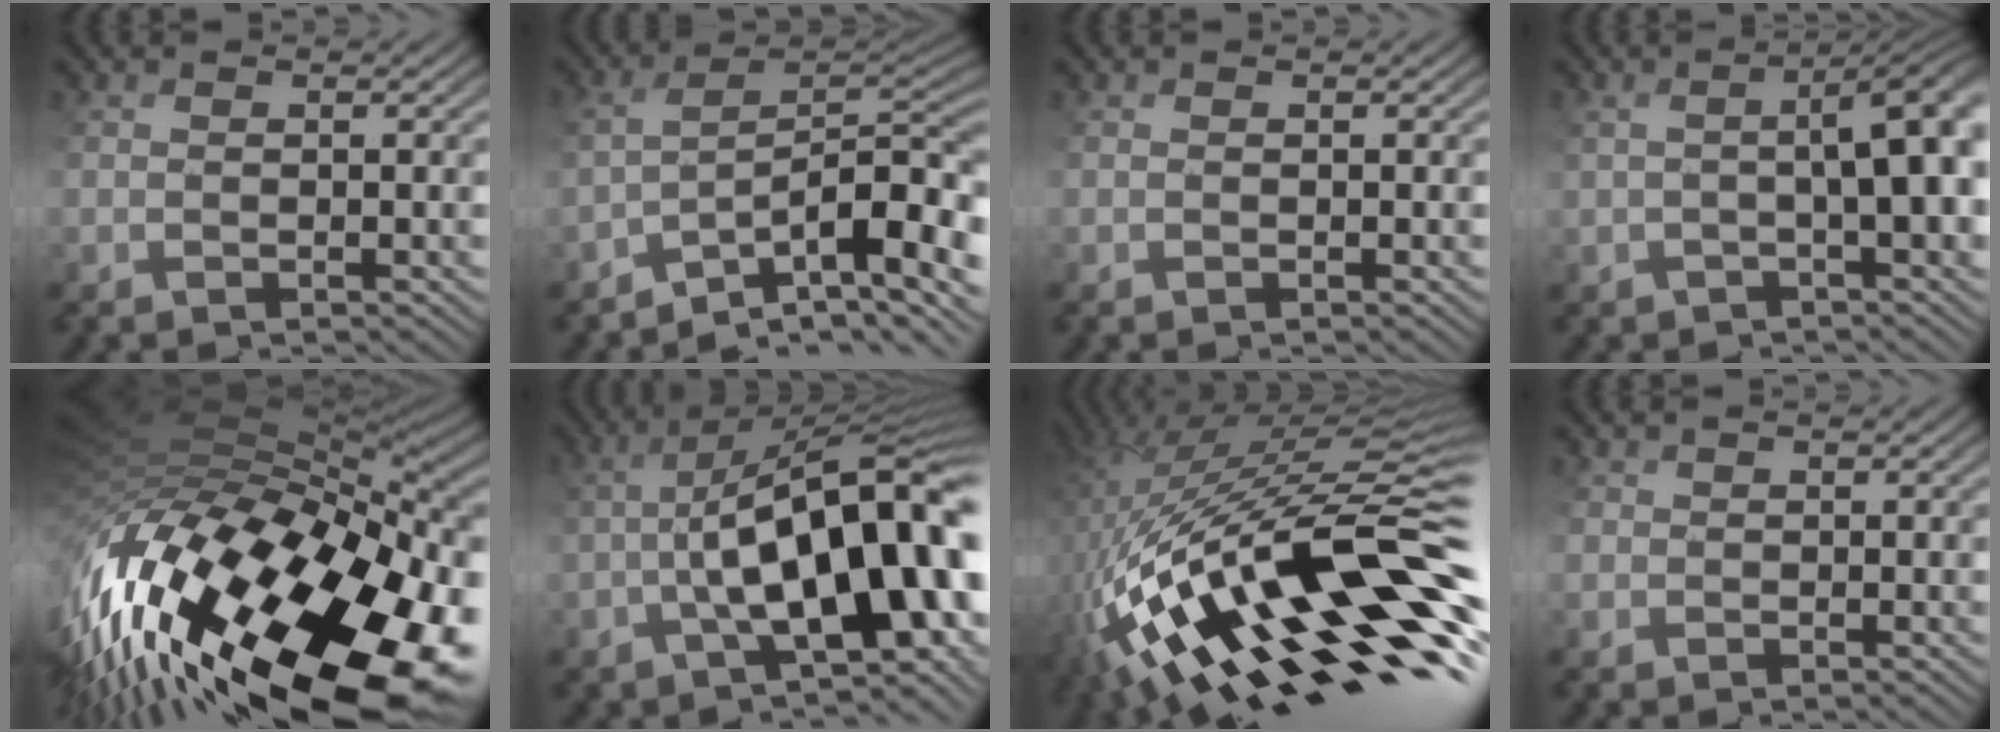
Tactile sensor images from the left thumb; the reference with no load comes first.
{"total": 11.2, "force": [-7.2, 3.3, 7.9], "torque": [-0.119, 0.013, -0.103]}
{"total": 0.0}
{"total": 5.5, "force": [0.0, 1.3, 5.3], "torque": [-0.054, 0.012, 0.004]}
{"total": 17.9, "force": [-6.2, 7.8, 14.9], "torque": [-0.300, -0.036, -0.079]}
{"total": 15.3, "force": [-2.7, 5.7, 14.0], "torque": [-0.204, 0.010, -0.030]}
{"total": 17.2, "force": [-3.6, 7.3, 15.1], "torque": [-0.285, -0.005, -0.057]}
{"total": 1.1, "force": [-0.1, 0.8, -0.8], "torque": [0.002, 0.000, -0.003]}